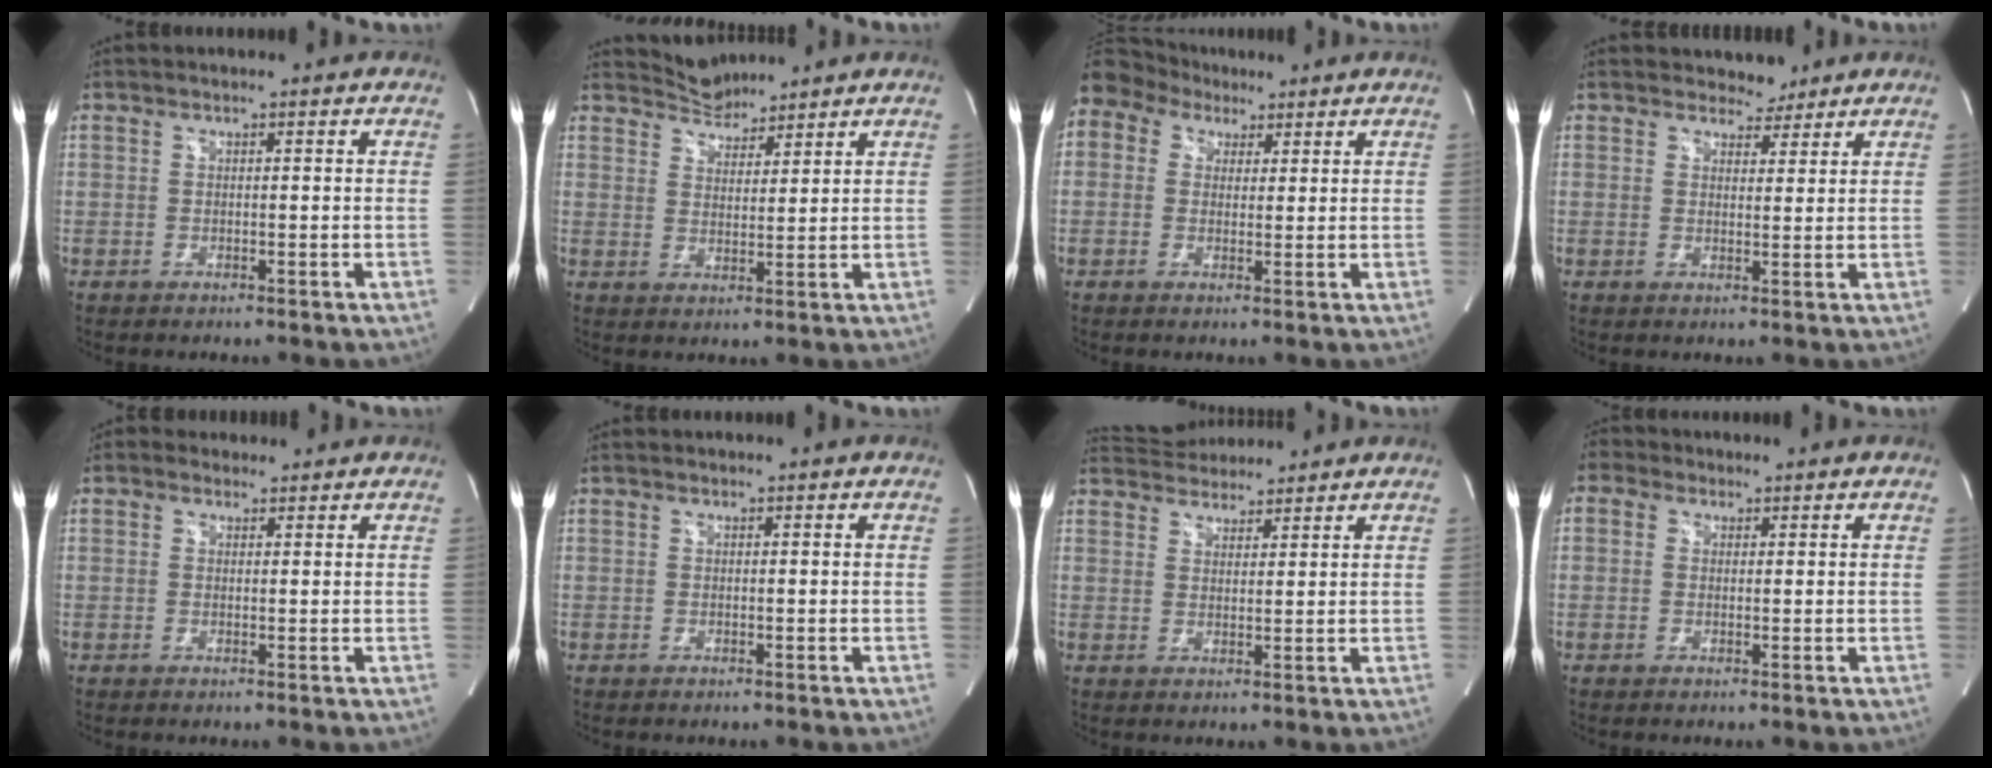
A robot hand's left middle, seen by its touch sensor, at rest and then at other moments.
{"total": 4.7, "force": [4.6, 0.9, 0.0], "torque": [-0.003, 0.012, 0.086]}
{"total": 12.4, "force": [7.4, 9.3, 3.7], "torque": [-0.135, 0.068, 0.143]}
{"total": 3.3, "force": [2.9, 1.5, 0.2], "torque": [0.001, 0.000, 0.042]}
{"total": 1.7, "force": [1.3, 1.1, -0.1], "torque": [-0.001, 0.017, 0.018]}
{"total": 0.0}
{"total": 7.3, "force": [7.0, 1.7, 1.4], "torque": [-0.027, 0.026, 0.111]}
{"total": 1.4, "force": [0.6, 1.2, 0.0], "torque": [-0.011, 0.013, 0.013]}